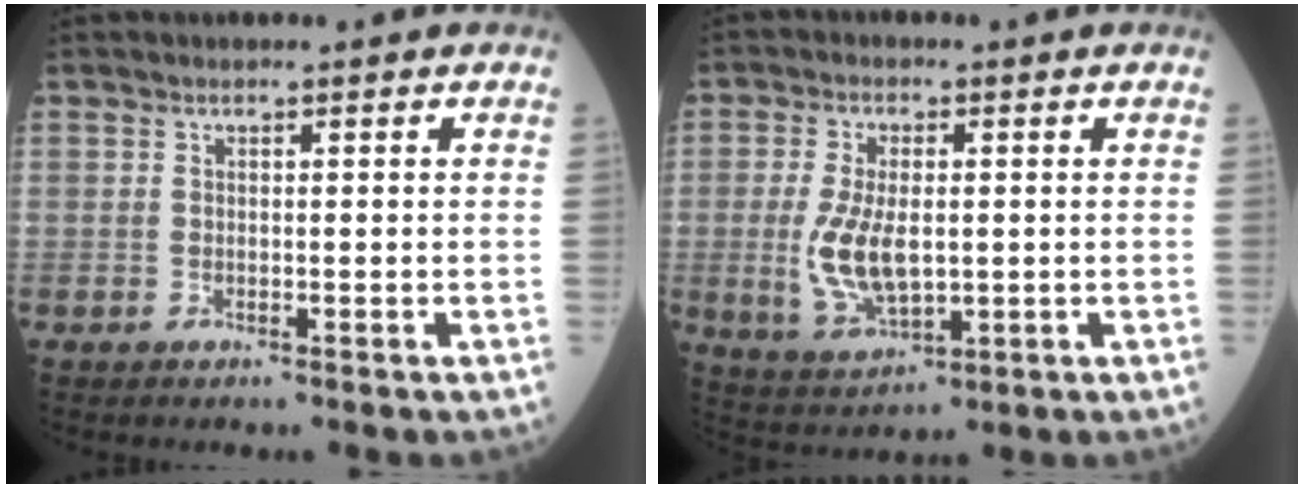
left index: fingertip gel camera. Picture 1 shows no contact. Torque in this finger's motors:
{"motor_torque": [1.67, 0.12, 0.81, 0.21]}